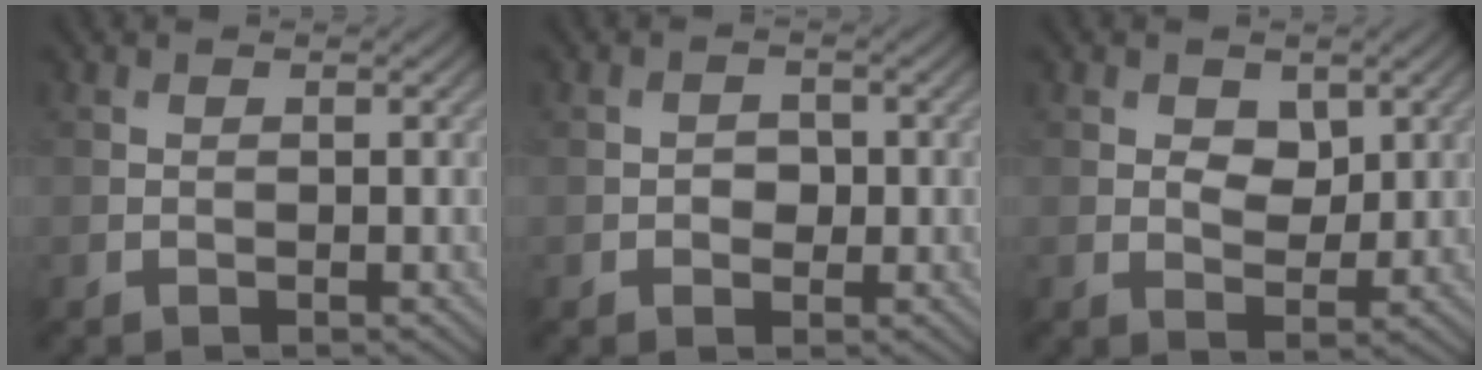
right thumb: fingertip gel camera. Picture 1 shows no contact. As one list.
[{"total": 1.8, "force": [-0.2, 1.5, 1.0], "torque": [-0.016, -0.006, -0.007]}, {"total": 3.4, "force": [1.2, 2.2, 2.2], "torque": [-0.045, -0.006, 0.017]}]